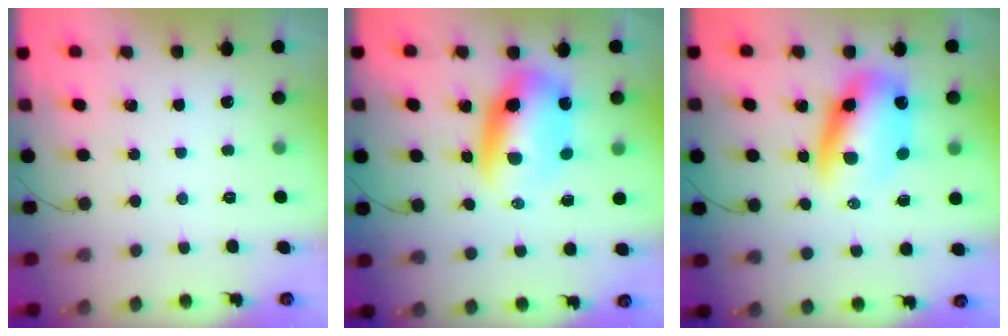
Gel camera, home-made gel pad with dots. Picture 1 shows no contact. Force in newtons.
{"total": 10.0, "press": 9.7, "slide": 2.3}
{"total": 11.5, "press": 11.2, "slide": 2.6}